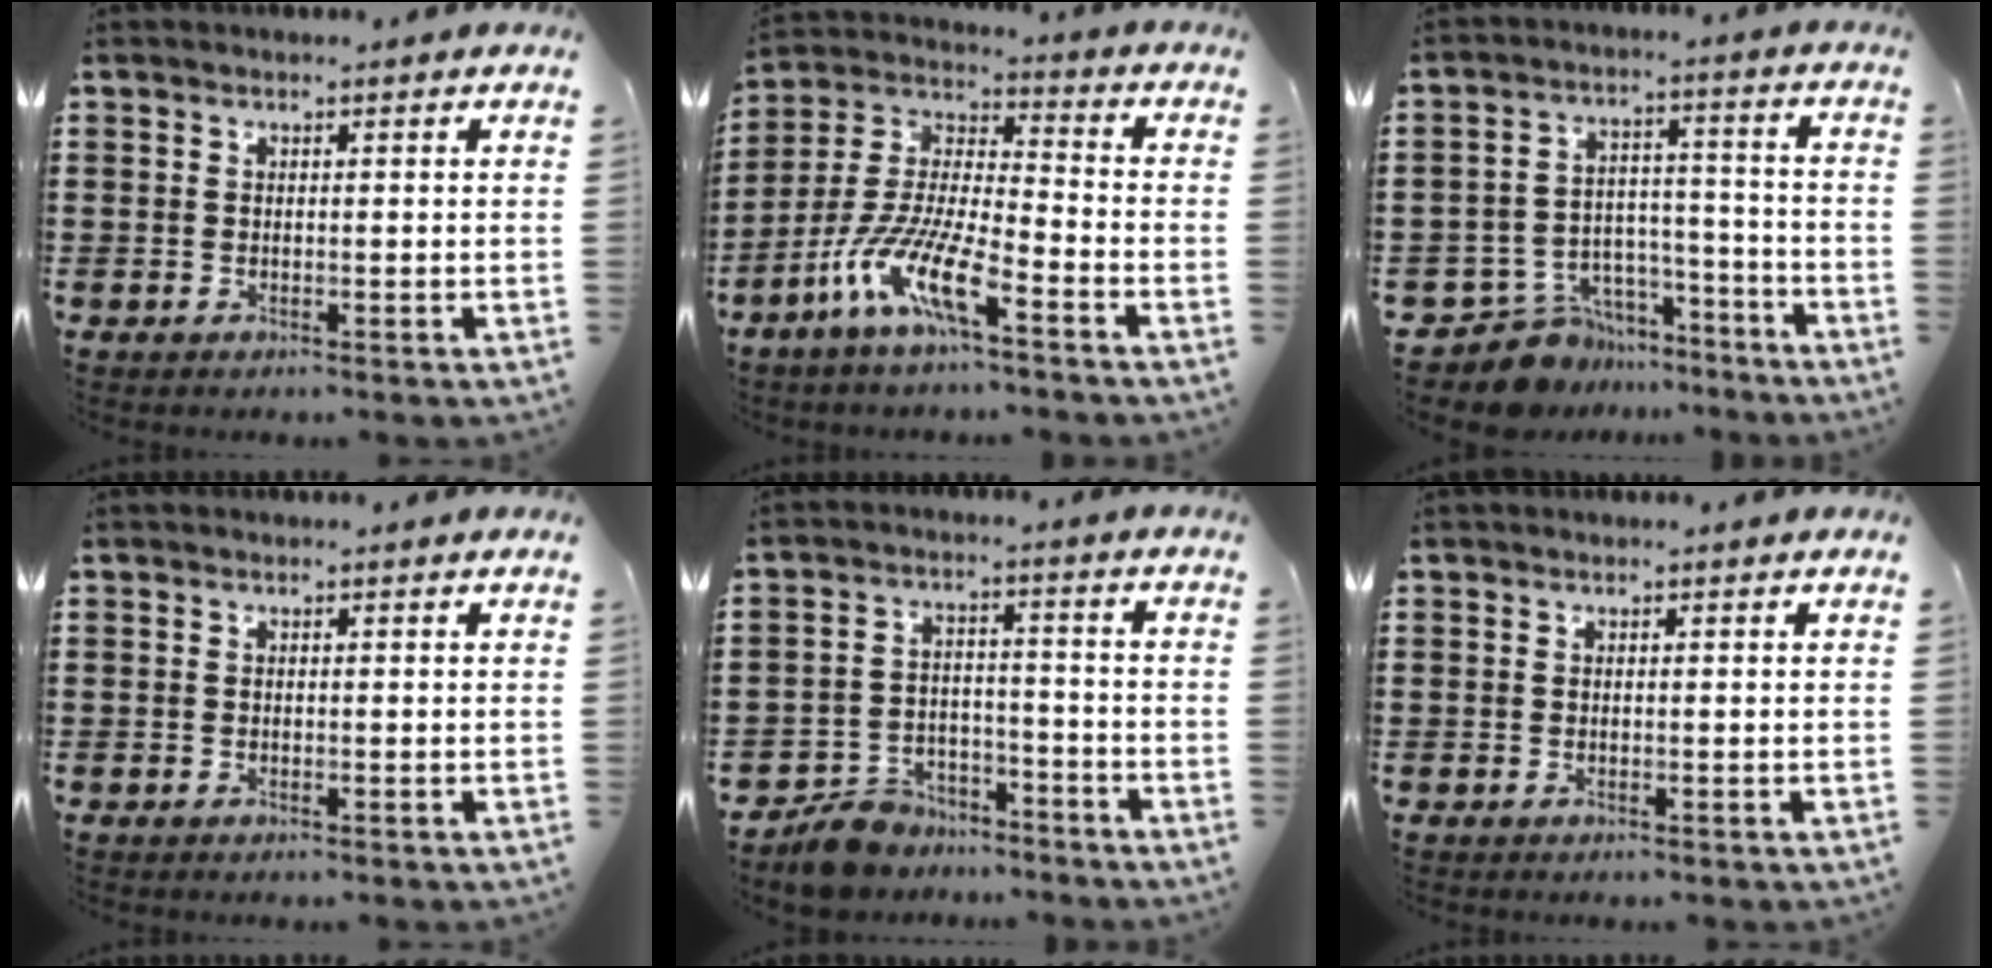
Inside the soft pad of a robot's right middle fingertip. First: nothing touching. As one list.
[{"total": 10.8, "force": [-7.3, 1.9, 7.7], "torque": [-0.183, -0.014, -0.150]}, {"total": 8.8, "force": [-8.1, 3.4, 0.7], "torque": [-0.022, 0.024, -0.156]}, {"total": 0.0}, {"total": 6.5, "force": [-6.1, 2.1, 0.5], "torque": [-0.013, 0.025, -0.123]}, {"total": 0.0}]